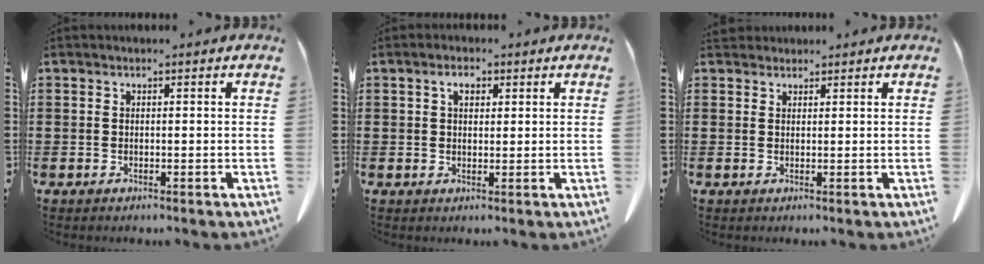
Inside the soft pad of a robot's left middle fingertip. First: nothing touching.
{"total": 2.6, "force": [1.2, 1.4, 1.8], "torque": [-0.024, 0.002, 0.017]}
{"total": 1.6, "force": [1.5, 0.6, 0.1], "torque": [-0.007, 0.003, 0.030]}